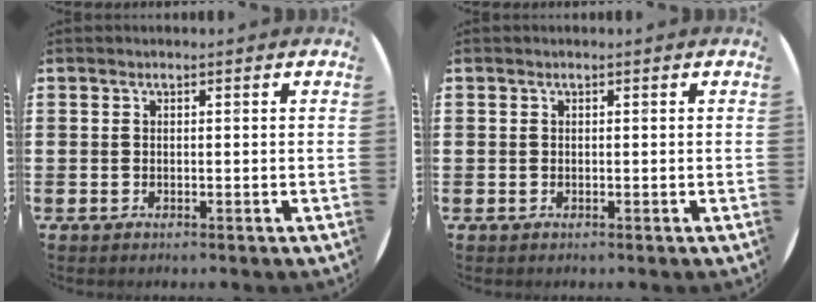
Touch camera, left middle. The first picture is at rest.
{"total": 0.0}